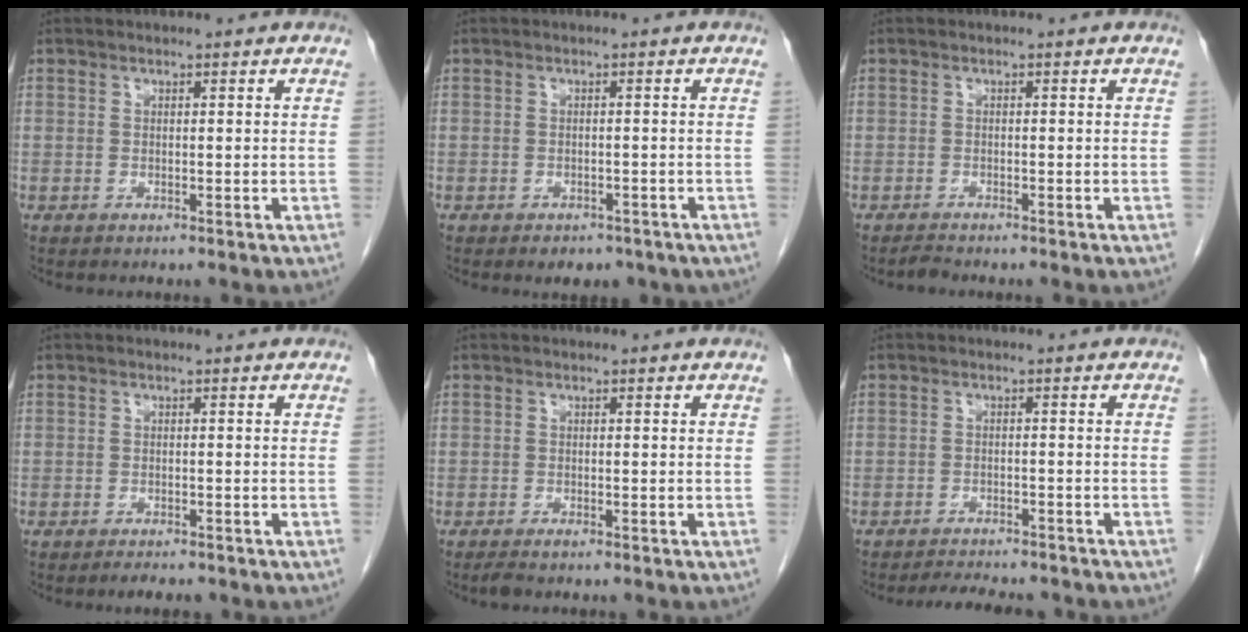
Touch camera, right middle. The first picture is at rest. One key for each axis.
{"total": 3.7, "fx": -2.8, "fy": 2.0, "fz": 1.3, "tx": -0.013, "ty": 0.001, "tz": -0.029}
{"total": 0.9, "fx": -0.9, "fy": -0.1, "fz": 0.1, "tx": -0.007, "ty": -0.005, "tz": -0.017}
{"total": 1.8, "fx": -1.6, "fy": 0.5, "fz": 0.7, "tx": -0.016, "ty": -0.004, "tz": -0.020}
{"total": 1.2, "fx": -1.0, "fy": 0.1, "fz": 0.6, "tx": -0.017, "ty": -0.004, "tz": -0.018}
{"total": 7.3, "fx": -6.8, "fy": 1.4, "fz": 2.3, "tx": -0.035, "ty": -0.005, "tz": -0.092}